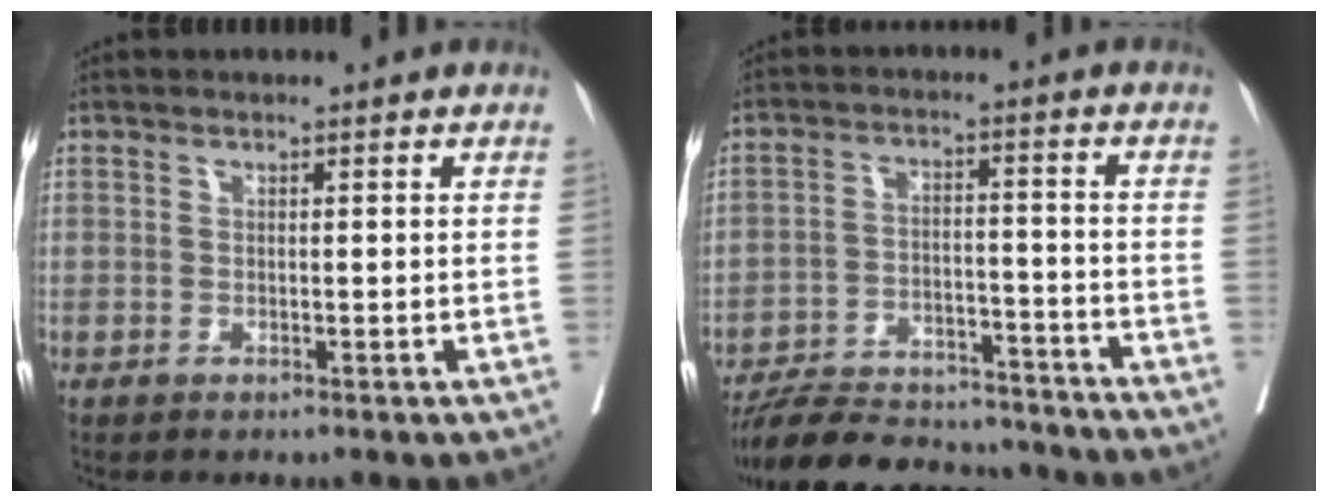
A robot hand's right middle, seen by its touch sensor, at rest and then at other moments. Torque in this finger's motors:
{"motor_torque": [0.90, -1.24, 0.04, 0.02]}